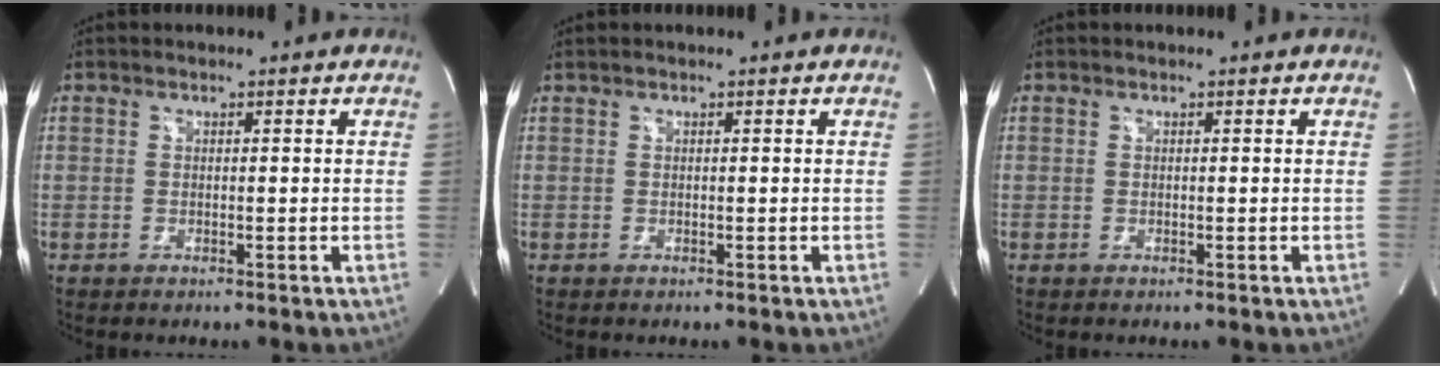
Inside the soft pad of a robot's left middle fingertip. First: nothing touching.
{"total": 0.0}
{"total": 0.0}